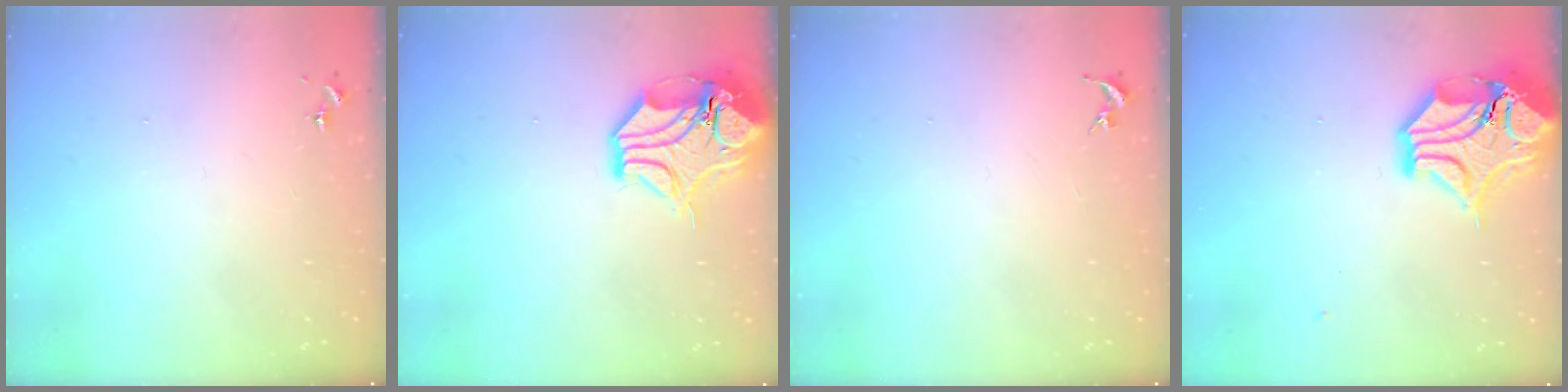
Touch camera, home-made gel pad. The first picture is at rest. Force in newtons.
{"total": 15.1, "press": 14.9, "slide": 2.5}
{"total": 0.0}
{"total": 16.7, "press": 16.5, "slide": 2.5}